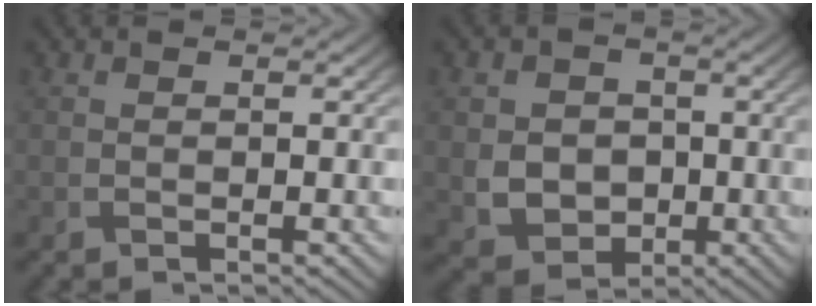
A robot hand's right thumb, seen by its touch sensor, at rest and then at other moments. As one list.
[{"total": 5.5, "force": [-0.8, 4.8, 2.7], "torque": [-0.065, -0.010, -0.023]}]